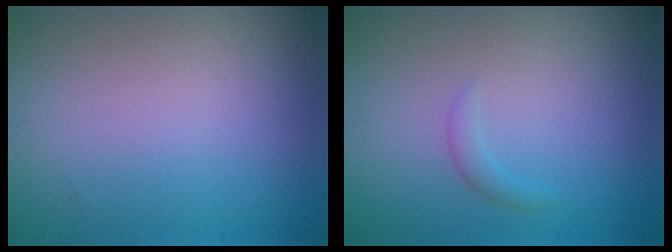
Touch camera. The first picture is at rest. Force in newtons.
{"total": 1.0, "press": 0.9, "slide": 0.2}